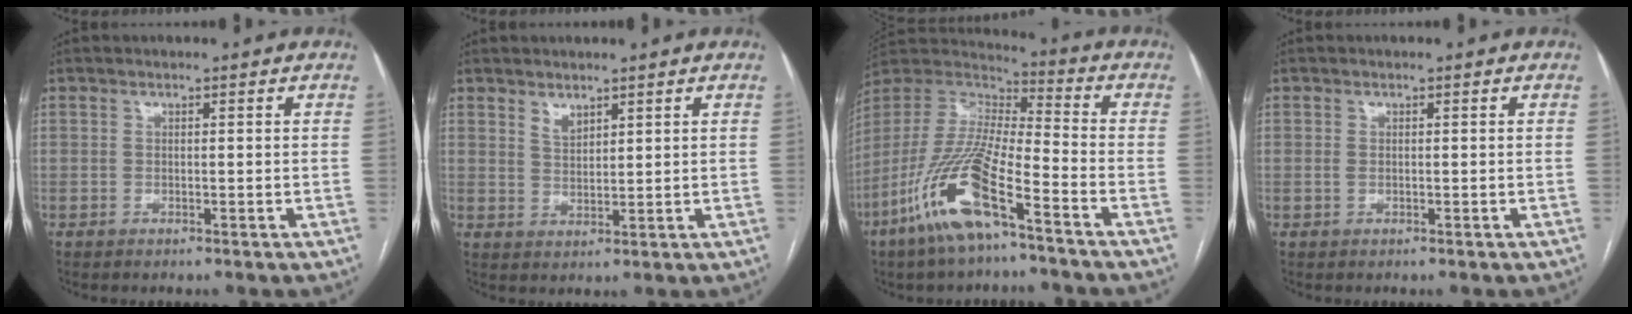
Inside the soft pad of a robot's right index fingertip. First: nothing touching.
{"total": 2.5, "force": [1.9, 1.1, 1.1], "torque": [-0.021, -0.004, 0.043]}
{"total": 16.9, "force": [-9.1, 3.0, 13.9], "torque": [-0.307, -0.032, -0.175]}
{"total": 0.8, "force": [0.0, 0.5, 0.6], "torque": [-0.012, 0.002, 0.002]}